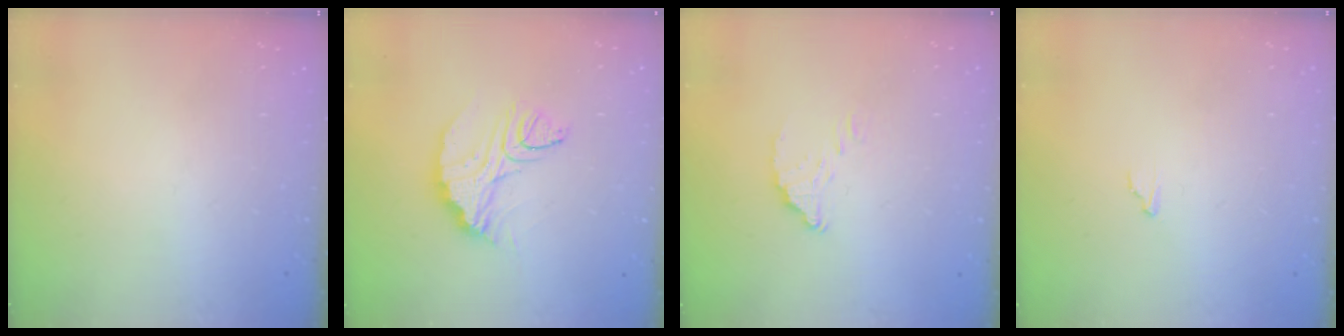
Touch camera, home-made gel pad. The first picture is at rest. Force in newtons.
{"total": 11.2, "press": 11.1, "slide": 0.8}
{"total": 3.4, "press": 3.4, "slide": 0.1}
{"total": 2.3, "press": 2.3, "slide": 0.1}